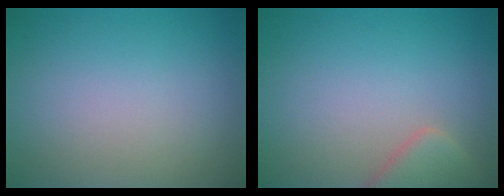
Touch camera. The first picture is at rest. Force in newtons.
{"total": 3.0, "press": 3.0, "slide": 0.3}